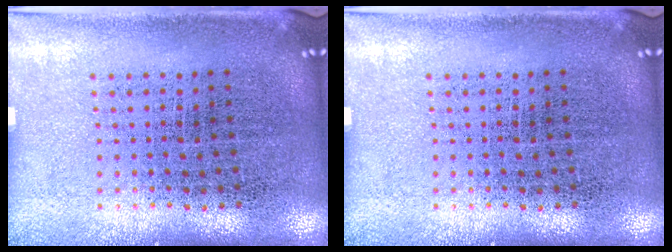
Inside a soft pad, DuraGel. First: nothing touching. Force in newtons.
{"total": 0.0}